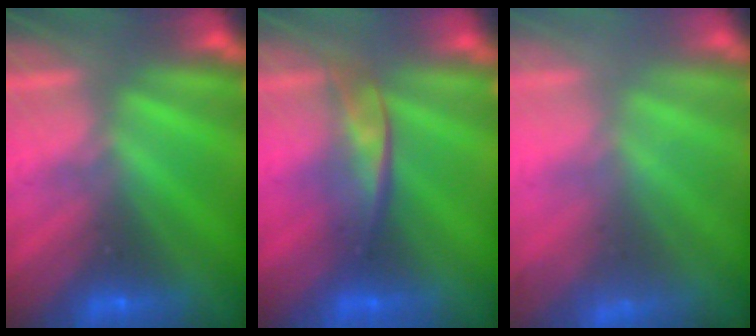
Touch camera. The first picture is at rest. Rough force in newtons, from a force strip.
{"total": 2.2}
{"total": 1.0}